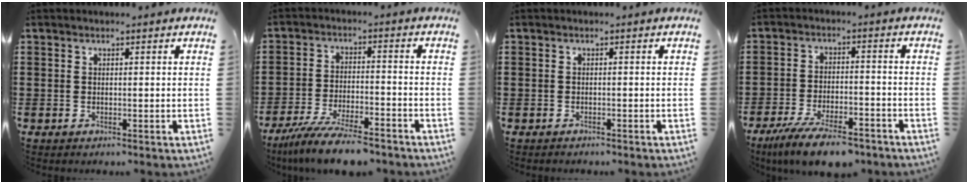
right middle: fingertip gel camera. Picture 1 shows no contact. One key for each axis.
{"total": 8.3, "fx": -7.2, "fy": 0.9, "fz": 4.0, "tx": -0.088, "ty": 0.000, "tz": -0.139}
{"total": 0.9, "fx": -0.7, "fy": 0.4, "fz": -0.2, "tx": 0.002, "ty": 0.004, "tz": -0.018}
{"total": 8.2, "fx": -6.7, "fy": 1.5, "fz": 4.5, "tx": -0.090, "ty": 0.002, "tz": -0.125}